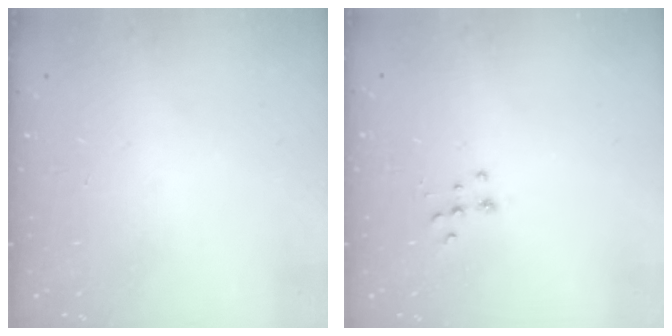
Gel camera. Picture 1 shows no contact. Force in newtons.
{"total": 6.8, "press": 6.8, "slide": 0.5}